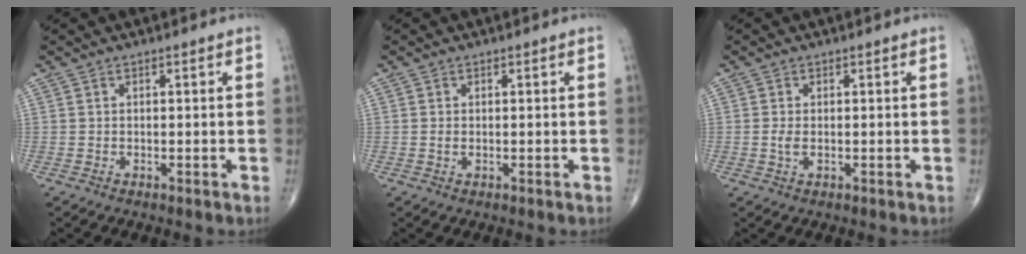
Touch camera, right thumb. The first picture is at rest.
{"total": 0.9, "force": [0.0, 0.6, 0.7], "torque": [-0.014, 0.000, 0.001]}
{"total": 1.8, "force": [-0.2, 1.0, 1.5], "torque": [-0.035, -0.003, -0.004]}